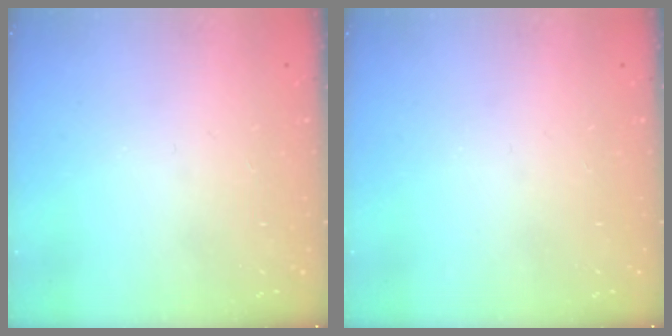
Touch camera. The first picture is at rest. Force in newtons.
{"total": 0.0}